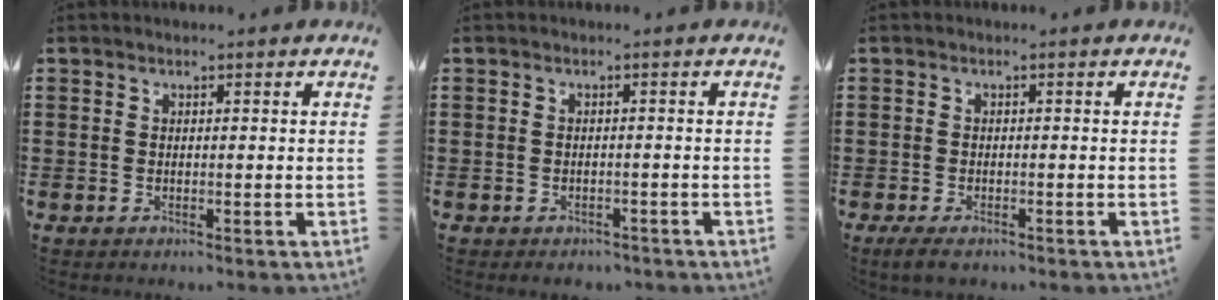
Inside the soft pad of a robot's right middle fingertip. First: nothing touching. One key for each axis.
{"total": 1.1, "fx": -1.0, "fy": 0.4, "fz": 0.0, "tx": -0.003, "ty": 0.002, "tz": -0.024}
{"total": 1.6, "fx": -1.1, "fy": 0.6, "fz": 1.0, "tx": -0.027, "ty": -0.003, "tz": -0.025}